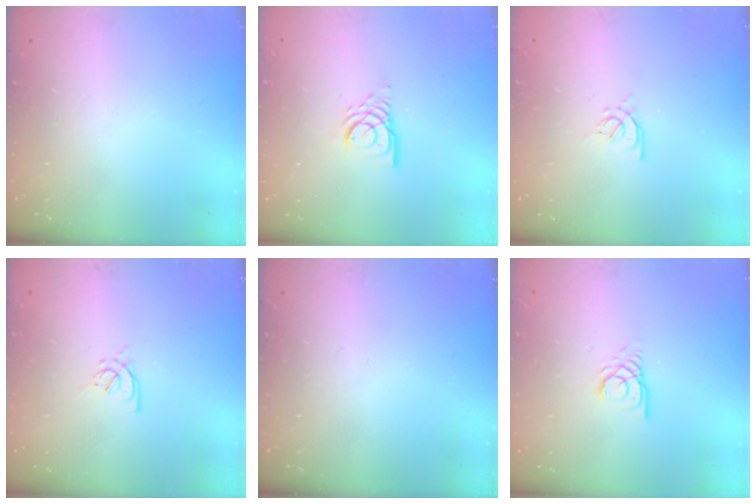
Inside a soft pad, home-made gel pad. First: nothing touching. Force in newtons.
{"total": 7.5, "press": 7.5, "slide": 0.7}
{"total": 2.9, "press": 2.8, "slide": 0.8}
{"total": 2.9, "press": 2.8, "slide": 0.8}
{"total": 0.0}
{"total": 2.9, "press": 2.9, "slide": 0.1}